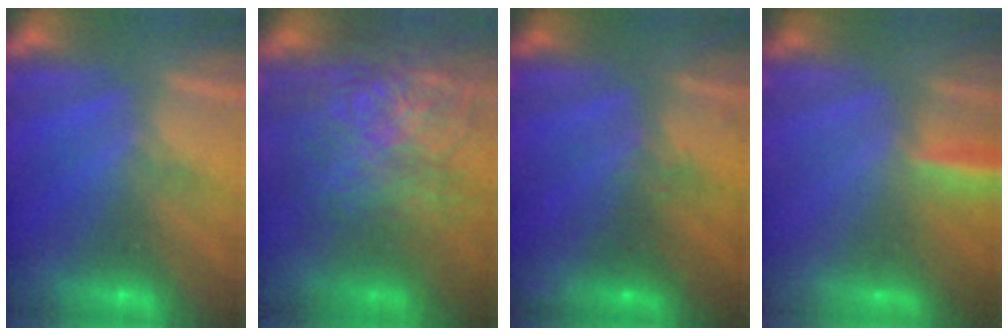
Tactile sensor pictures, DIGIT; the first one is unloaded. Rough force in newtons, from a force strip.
{"total": 7.5}
{"total": 3.3}
{"total": 3.2}